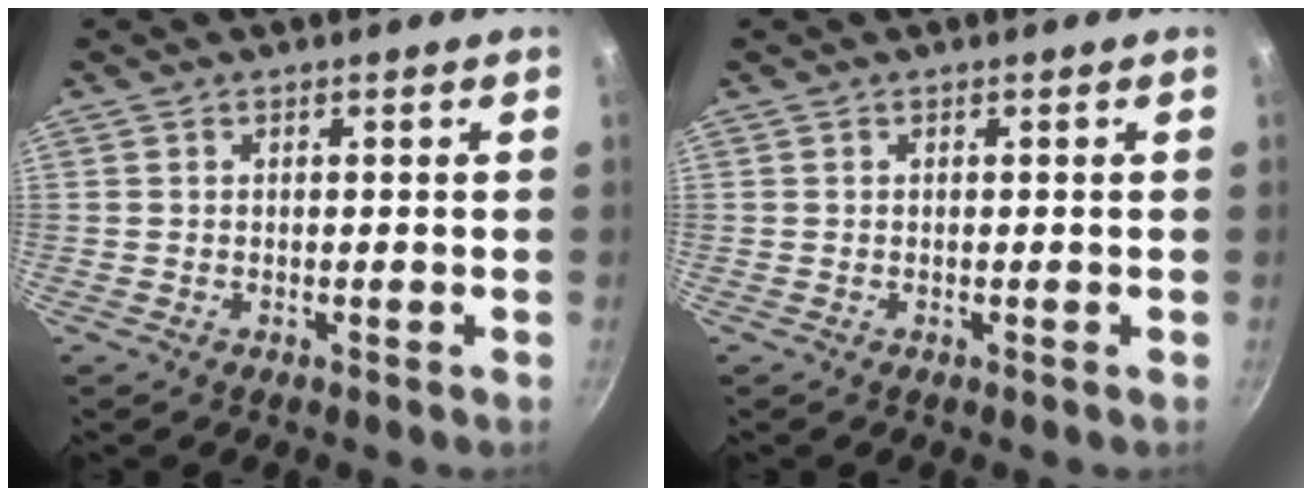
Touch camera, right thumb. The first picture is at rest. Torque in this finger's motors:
{"motor_torque": [-0.11, 0.11, -0.24, 0.06, 0.00]}